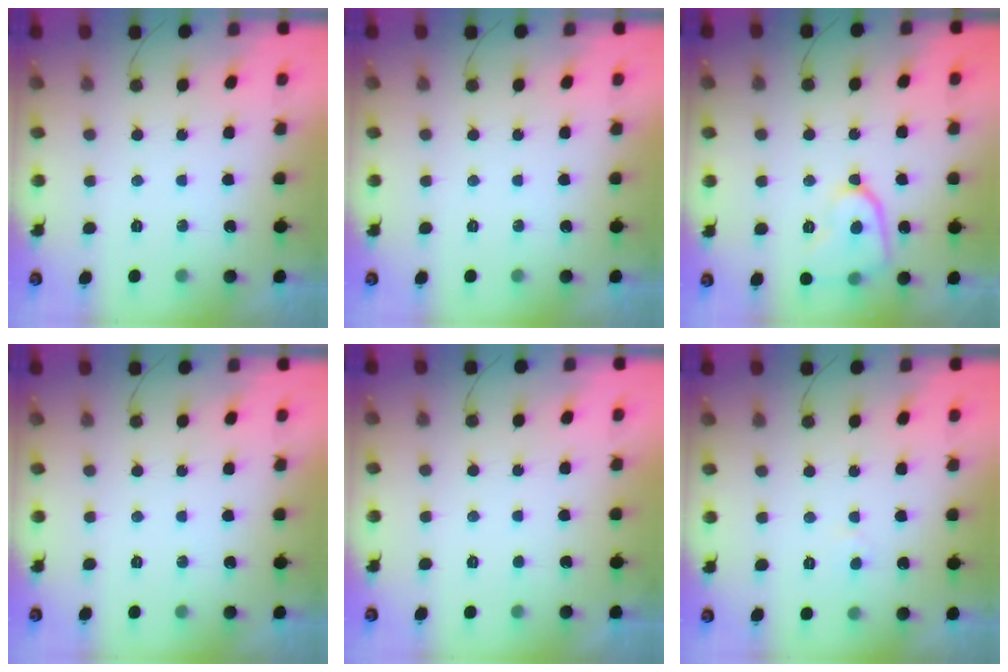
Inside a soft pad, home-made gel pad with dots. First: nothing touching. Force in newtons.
{"total": 0.0}
{"total": 11.6, "press": 11.4, "slide": 1.5}
{"total": 0.0}
{"total": 1.7, "press": 1.7, "slide": 0.2}
{"total": 1.8, "press": 1.7, "slide": 0.2}